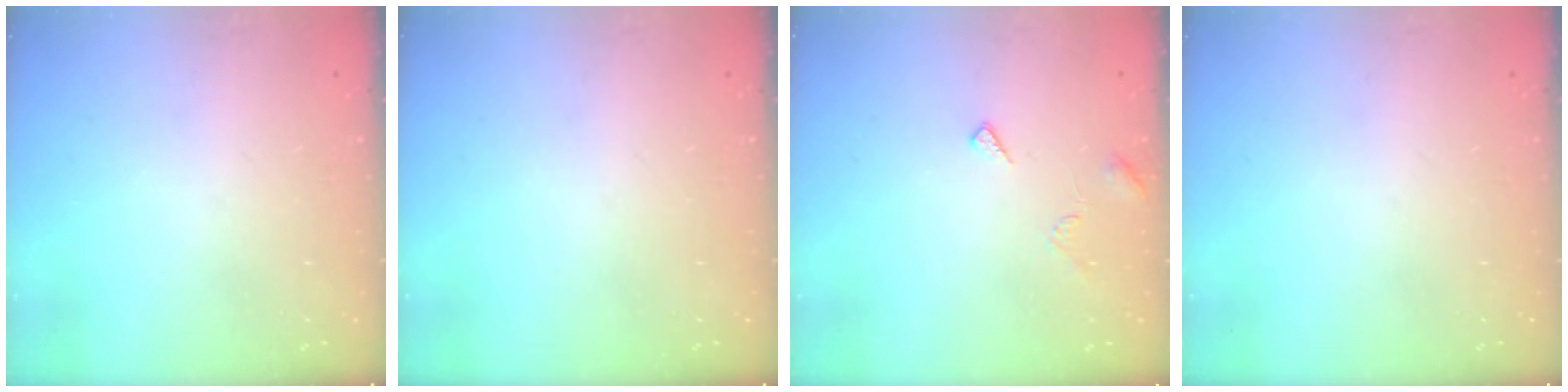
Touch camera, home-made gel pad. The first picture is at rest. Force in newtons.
{"total": 0.0}
{"total": 5.1, "press": 5.0, "slide": 0.4}
{"total": 0.0}